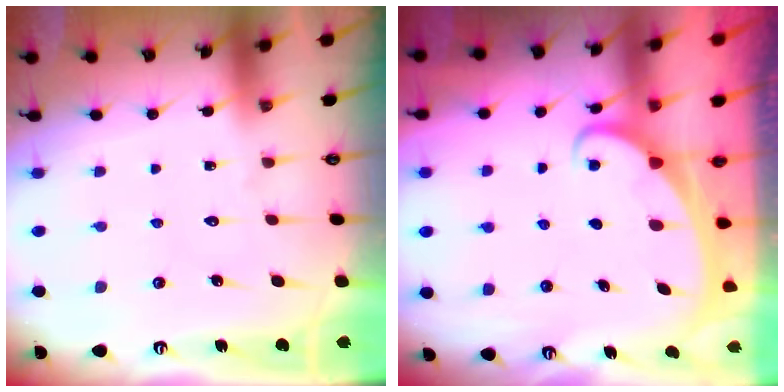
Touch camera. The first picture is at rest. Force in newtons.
{"total": 1.9, "press": 1.9, "slide": 0.1}